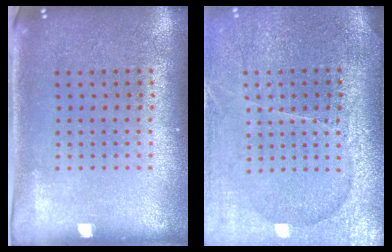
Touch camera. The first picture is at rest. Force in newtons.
{"total": 4.1, "press": 3.6, "slide": 2.0}